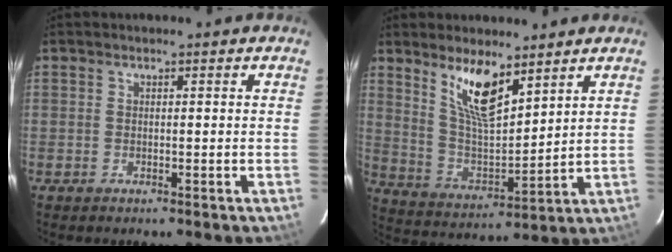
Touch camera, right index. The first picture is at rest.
{"total": 11.3, "force": [7.3, 3.4, 7.8], "torque": [-0.146, -0.004, 0.151]}